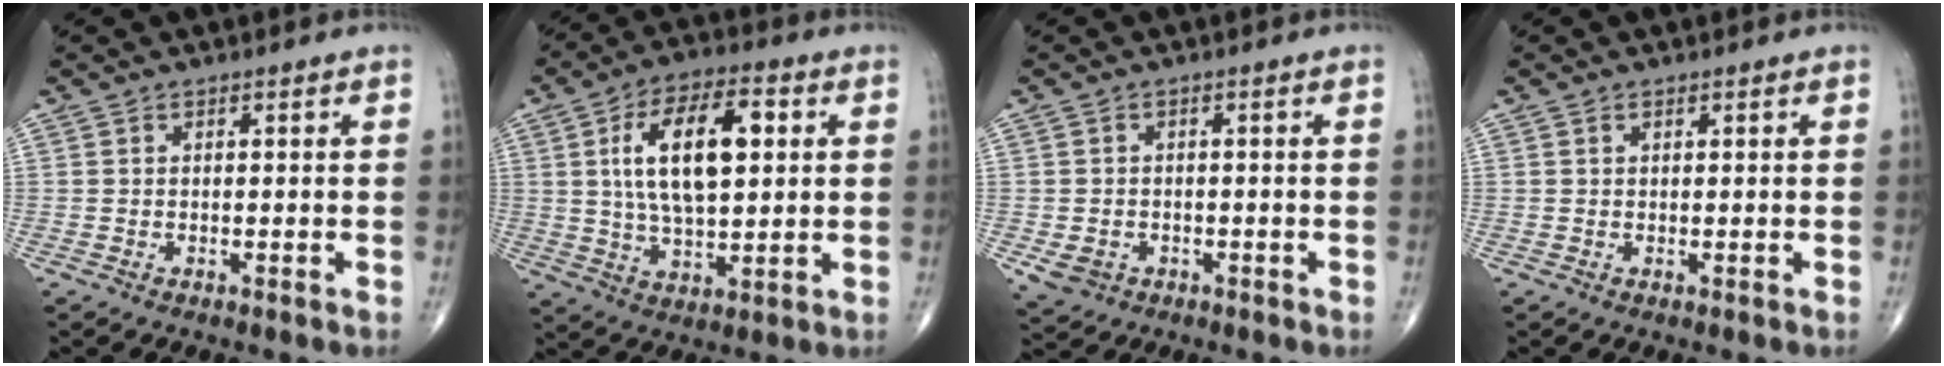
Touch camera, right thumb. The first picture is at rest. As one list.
[{"total": 16.2, "force": [3.4, 7.6, 13.9], "torque": [-0.229, 0.004, 0.059]}, {"total": 3.8, "force": [-1.3, 3.2, 1.5], "torque": [-0.023, 0.003, -0.013]}, {"total": 0.5, "force": [0.3, 0.3, 0.2], "torque": [-0.003, -0.001, 0.005]}]